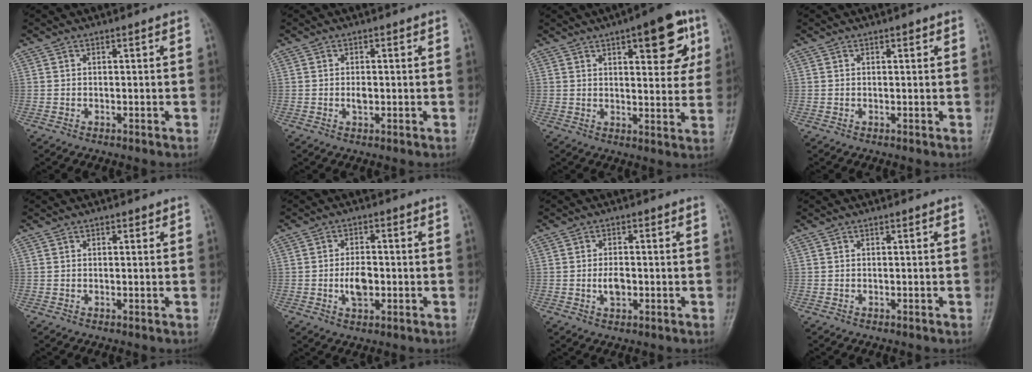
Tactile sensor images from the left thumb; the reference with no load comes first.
{"total": 1.6, "force": [-0.1, 1.0, 1.2], "torque": [-0.018, -0.001, -0.003]}
{"total": 13.8, "force": [6.2, 5.4, 11.1], "torque": [-0.102, -0.016, 0.074]}
{"total": 0.8, "force": [0.5, 0.4, 0.6], "torque": [-0.005, -0.001, 0.005]}
{"total": 0.8, "force": [0.5, 0.5, 0.4], "torque": [0.001, -0.002, 0.003]}
{"total": 5.3, "force": [-0.9, 3.1, 4.2], "torque": [-0.065, 0.003, -0.016]}
{"total": 3.3, "force": [-0.6, 2.0, 2.6], "torque": [-0.042, 0.001, -0.012]}
{"total": 0.0}